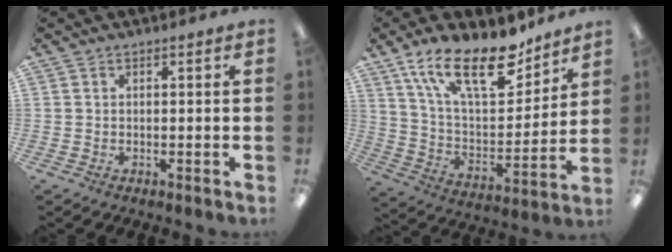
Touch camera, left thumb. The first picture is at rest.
{"total": 21.7, "force": [14.5, 8.6, 13.7], "torque": [-0.235, -0.079, 0.252]}